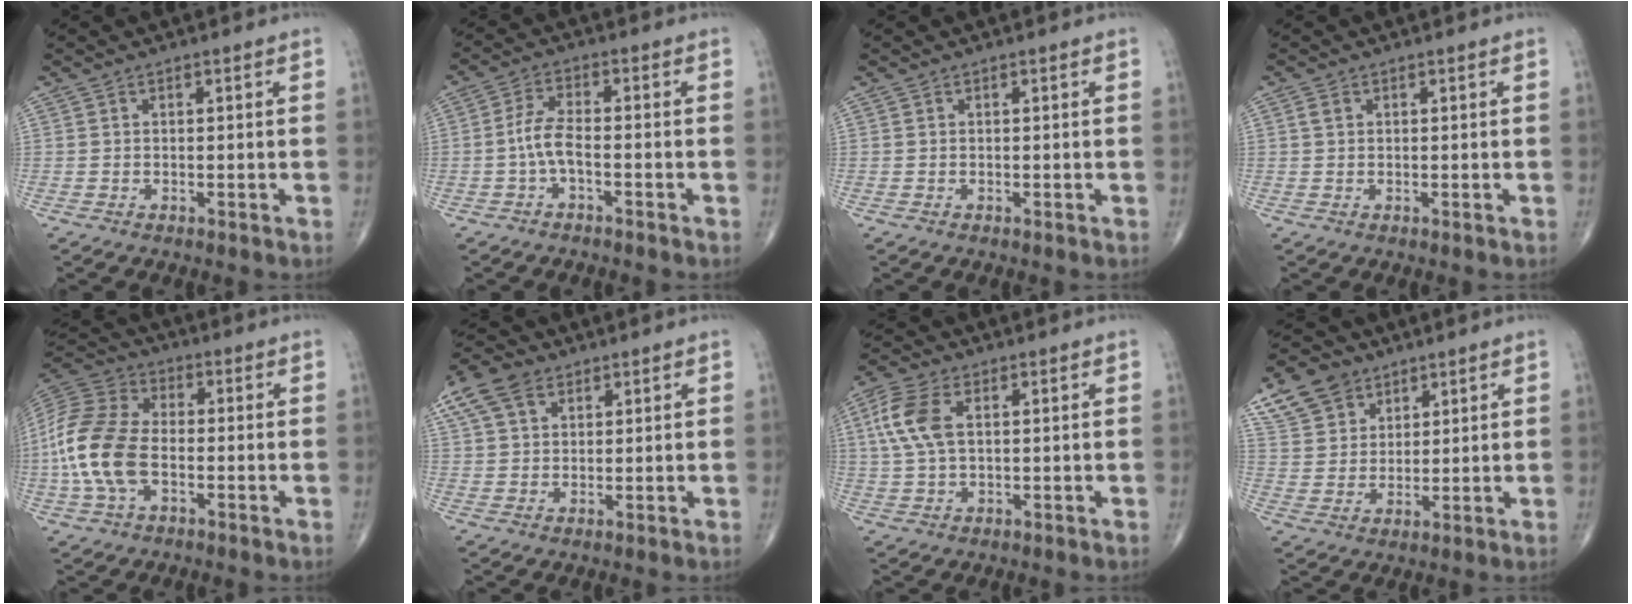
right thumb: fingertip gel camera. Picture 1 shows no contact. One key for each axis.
{"total": 4.6, "fx": -1.5, "fy": 1.7, "fz": 4.0, "tx": -0.086, "ty": 0.020, "tz": -0.033}
{"total": 0.0}
{"total": 1.2, "fx": 0.4, "fy": 0.8, "fz": 0.7, "tx": -0.017, "ty": 0.005, "tz": 0.008}
{"total": 16.3, "fx": -2.5, "fy": 9.8, "fz": 12.7, "tx": -0.276, "ty": 0.024, "tz": -0.050}
{"total": 10.3, "fx": 5.4, "fy": 6.8, "fz": 5.7, "tx": -0.119, "ty": 0.014, "tz": 0.102}
{"total": 8.9, "fx": 2.1, "fy": 4.8, "fz": 7.1, "tx": -0.169, "ty": 0.011, "tz": 0.040}
{"total": 9.7, "fx": 5.9, "fy": 6.8, "fz": 3.5, "tx": -0.049, "ty": -0.016, "tz": 0.119}